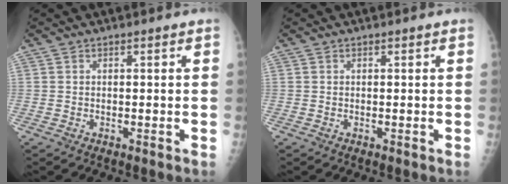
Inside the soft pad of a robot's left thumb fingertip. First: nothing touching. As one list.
[{"total": 0.0}]